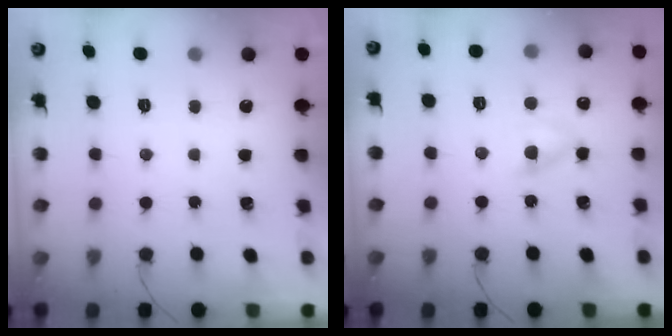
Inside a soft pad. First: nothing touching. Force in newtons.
{"total": 4.3, "press": 4.0, "slide": 1.5}